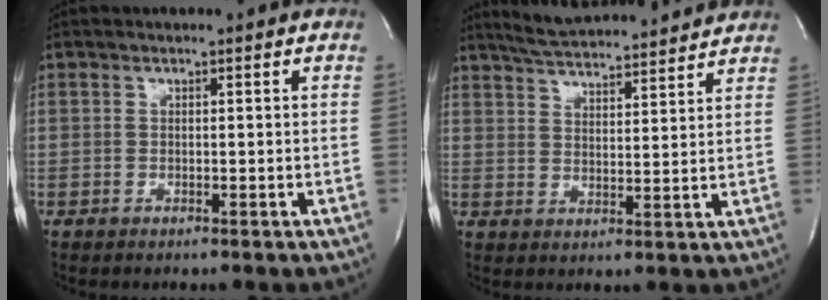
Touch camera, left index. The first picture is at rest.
{"total": 15.0, "force": [14.0, 1.5, 5.1], "torque": [-0.088, 0.020, 0.204]}